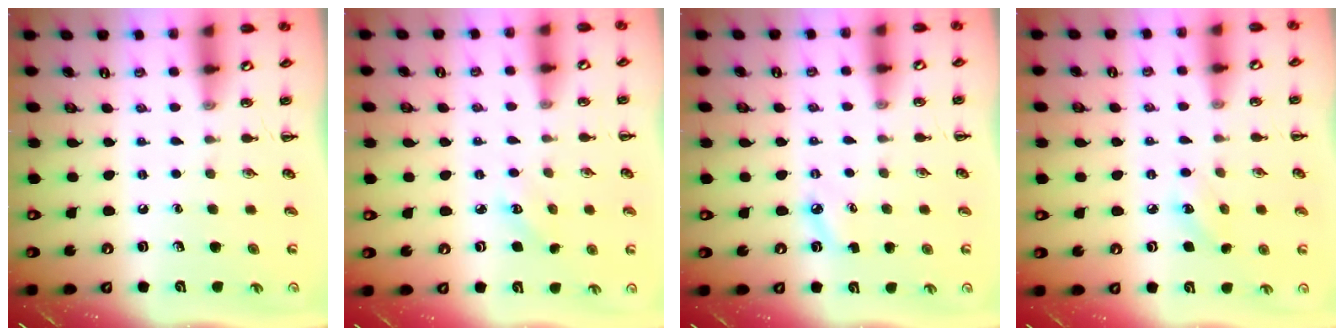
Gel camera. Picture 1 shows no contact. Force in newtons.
{"total": 2.3, "press": 2.2, "slide": 0.6}
{"total": 4.1, "press": 3.9, "slide": 1.5}
{"total": 5.5, "press": 5.3, "slide": 1.4}